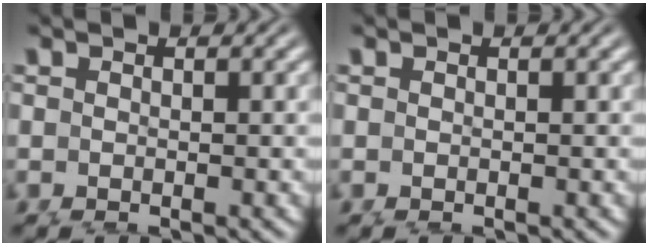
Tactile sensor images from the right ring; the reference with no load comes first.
{"total": 0.0}